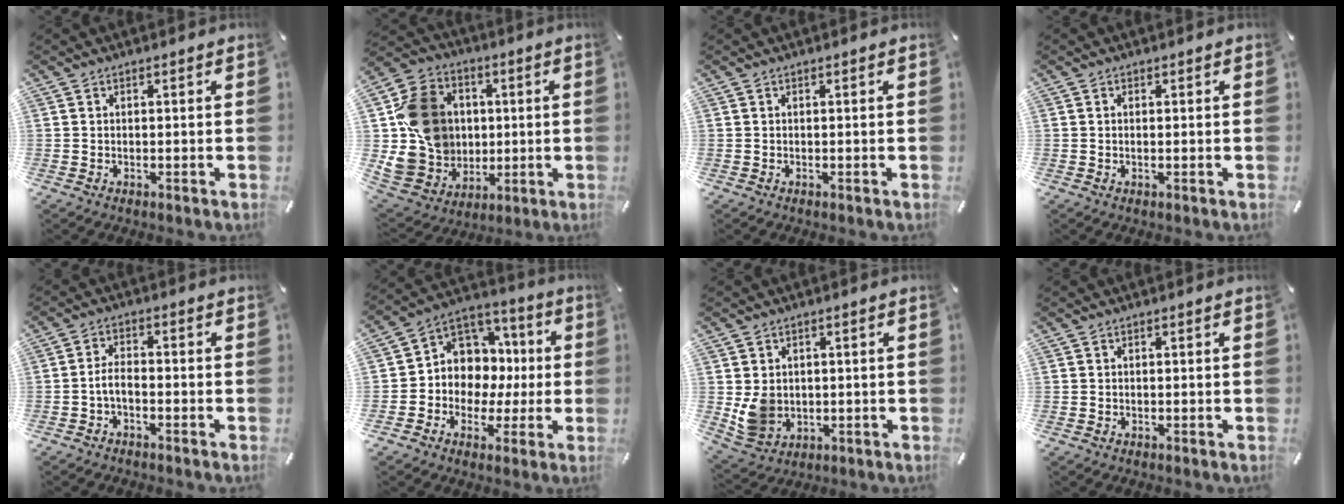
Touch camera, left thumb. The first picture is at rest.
{"total": 17.5, "force": [1.2, 15.8, 7.4], "torque": [-0.142, 0.002, 0.036]}
{"total": 0.0}
{"total": 0.7, "force": [0.0, 0.3, 0.6], "torque": [-0.012, 0.000, 0.000]}
{"total": 3.6, "force": [-1.7, 1.6, 2.7], "torque": [-0.060, 0.008, -0.036]}
{"total": 9.8, "force": [-0.4, 9.6, 1.8], "torque": [-0.039, -0.014, 0.006]}
{"total": 6.9, "force": [0.5, 6.4, 2.5], "torque": [-0.067, -0.003, 0.011]}
{"total": 0.0}